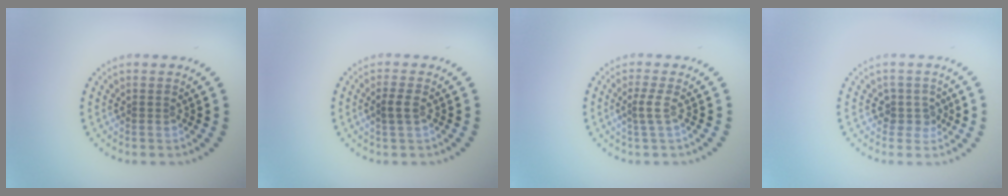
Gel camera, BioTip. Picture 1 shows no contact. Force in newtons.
{"total": 1.5, "press": 1.4, "slide": 0.5}
{"total": 1.4, "press": 0.9, "slide": 1.0}
{"total": 1.9, "press": 1.5, "slide": 1.1}